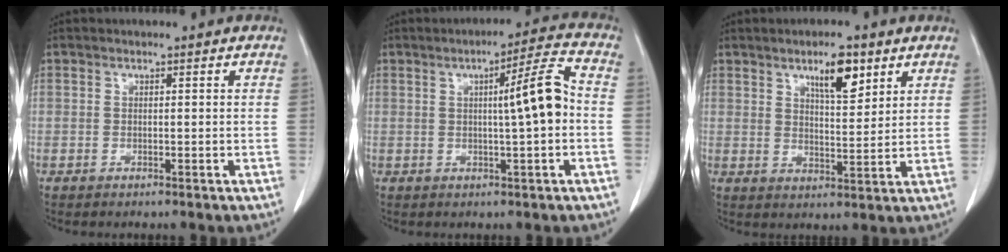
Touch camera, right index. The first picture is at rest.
{"total": 7.6, "force": [0.1, -0.2, 7.6], "torque": [-0.111, 0.011, -0.003]}
{"total": 6.7, "force": [3.9, 1.8, 5.1], "torque": [-0.086, -0.001, 0.066]}